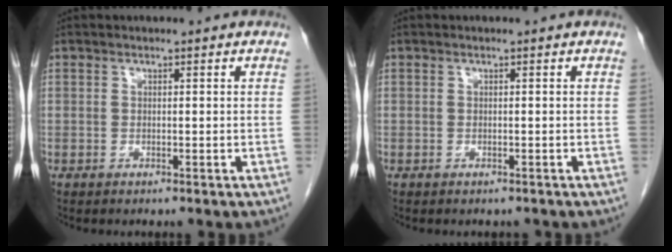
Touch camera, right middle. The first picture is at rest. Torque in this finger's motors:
{"motor_torque": [0.02, -0.01, -0.01, 0.00]}